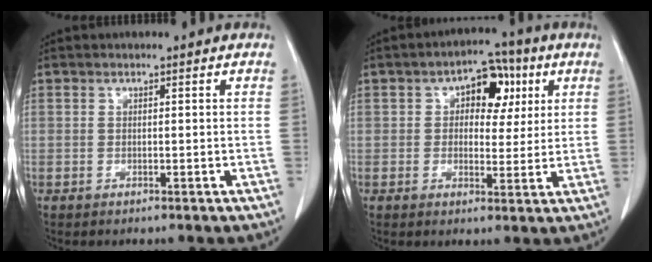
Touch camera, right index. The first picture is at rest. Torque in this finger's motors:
{"motor_torque": [0.24, 0.13, 0.11, 0.04]}